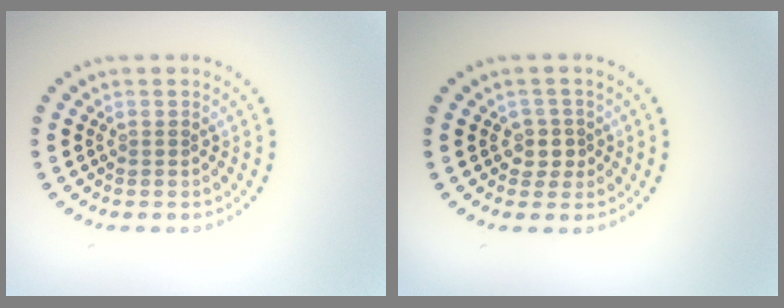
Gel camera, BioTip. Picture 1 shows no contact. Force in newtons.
{"total": 1.6, "press": 1.4, "slide": 0.9}